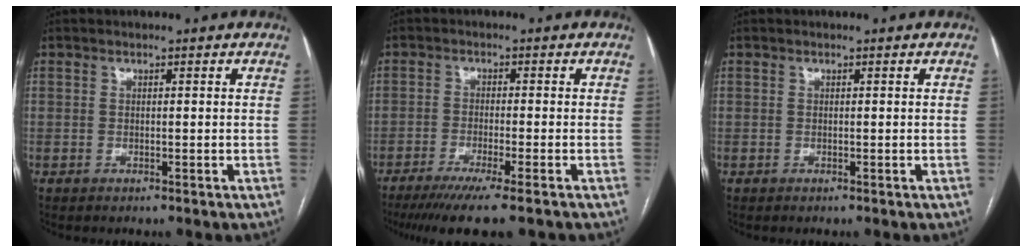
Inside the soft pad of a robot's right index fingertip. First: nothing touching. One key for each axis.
{"total": 9.2, "fx": -6.9, "fy": 0.0, "fz": 6.1, "tx": -0.089, "ty": -0.021, "tz": -0.106}
{"total": 0.0}